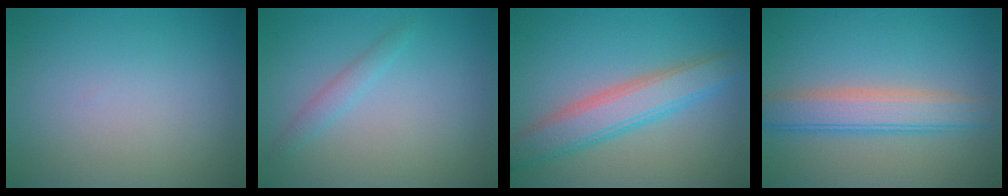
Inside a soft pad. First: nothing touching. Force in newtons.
{"total": 1.3, "press": 1.3, "slide": 0.0}
{"total": 5.0, "press": 5.0, "slide": 0.2}
{"total": 4.4, "press": 4.4, "slide": 0.3}